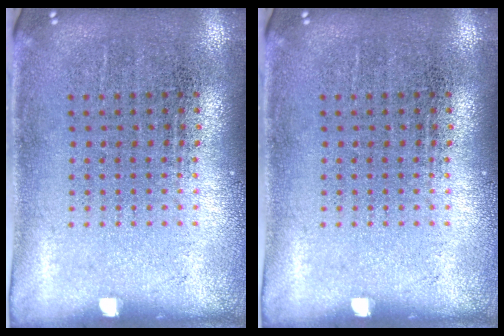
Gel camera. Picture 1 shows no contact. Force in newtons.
{"total": 0.0}